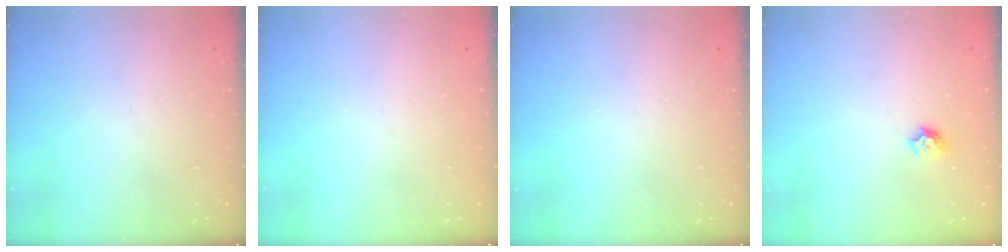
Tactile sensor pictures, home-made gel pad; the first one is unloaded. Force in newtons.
{"total": 0.0}
{"total": 0.0}
{"total": 5.1, "press": 5.1, "slide": 0.6}